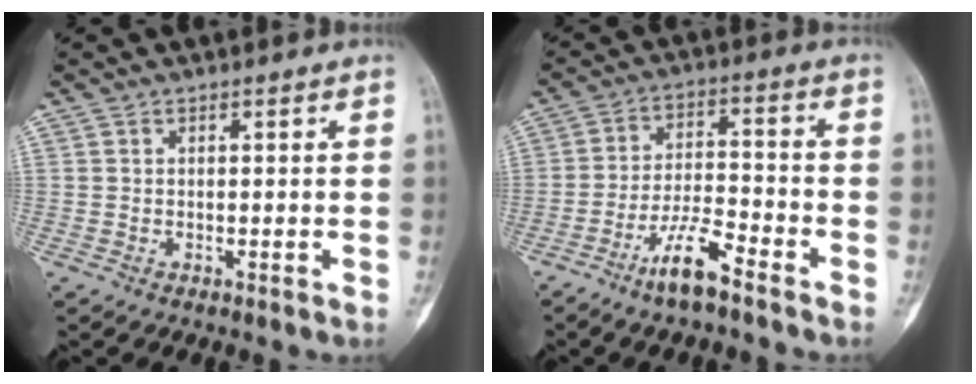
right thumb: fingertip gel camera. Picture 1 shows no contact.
{"total": 8.8, "force": [-6.2, 1.9, 6.0], "torque": [-0.113, 0.041, -0.117]}